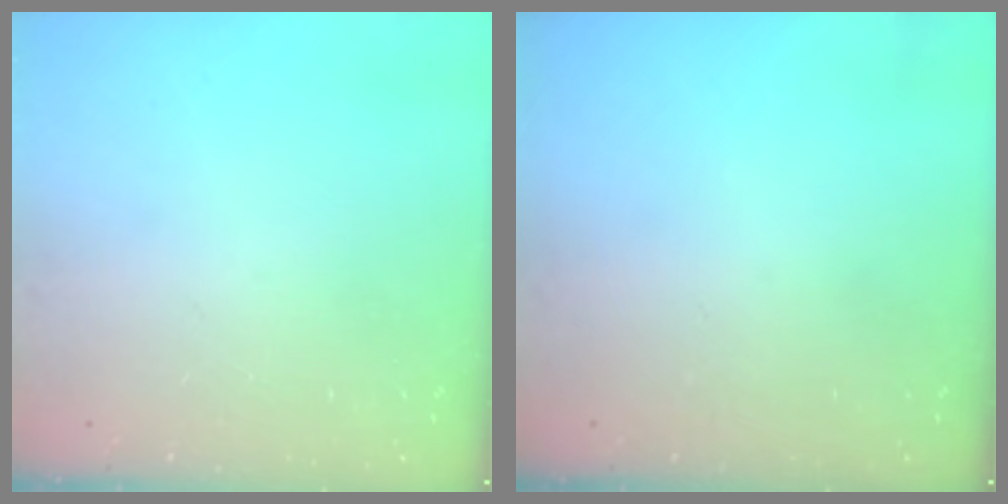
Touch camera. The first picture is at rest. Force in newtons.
{"total": 0.0}